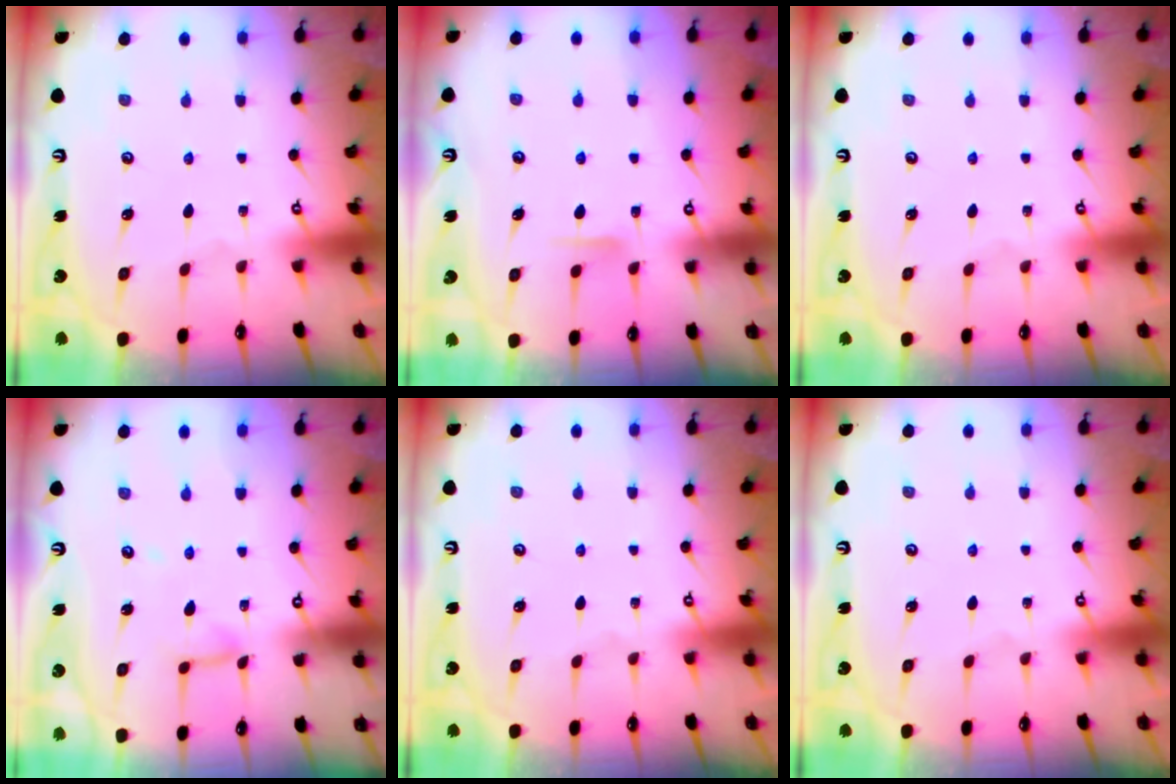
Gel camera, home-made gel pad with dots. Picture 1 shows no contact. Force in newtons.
{"total": 4.6, "press": 4.5, "slide": 0.7}
{"total": 0.0}
{"total": 5.9, "press": 5.9, "slide": 0.5}
{"total": 0.0}
{"total": 0.0}